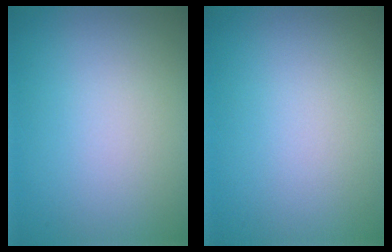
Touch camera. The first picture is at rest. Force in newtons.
{"total": 0.0}